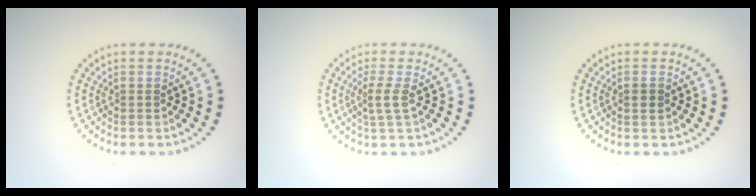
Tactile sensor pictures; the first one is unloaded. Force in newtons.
{"total": 1.9, "press": 1.3, "slide": 1.3}
{"total": 0.9, "press": 0.8, "slide": 0.3}